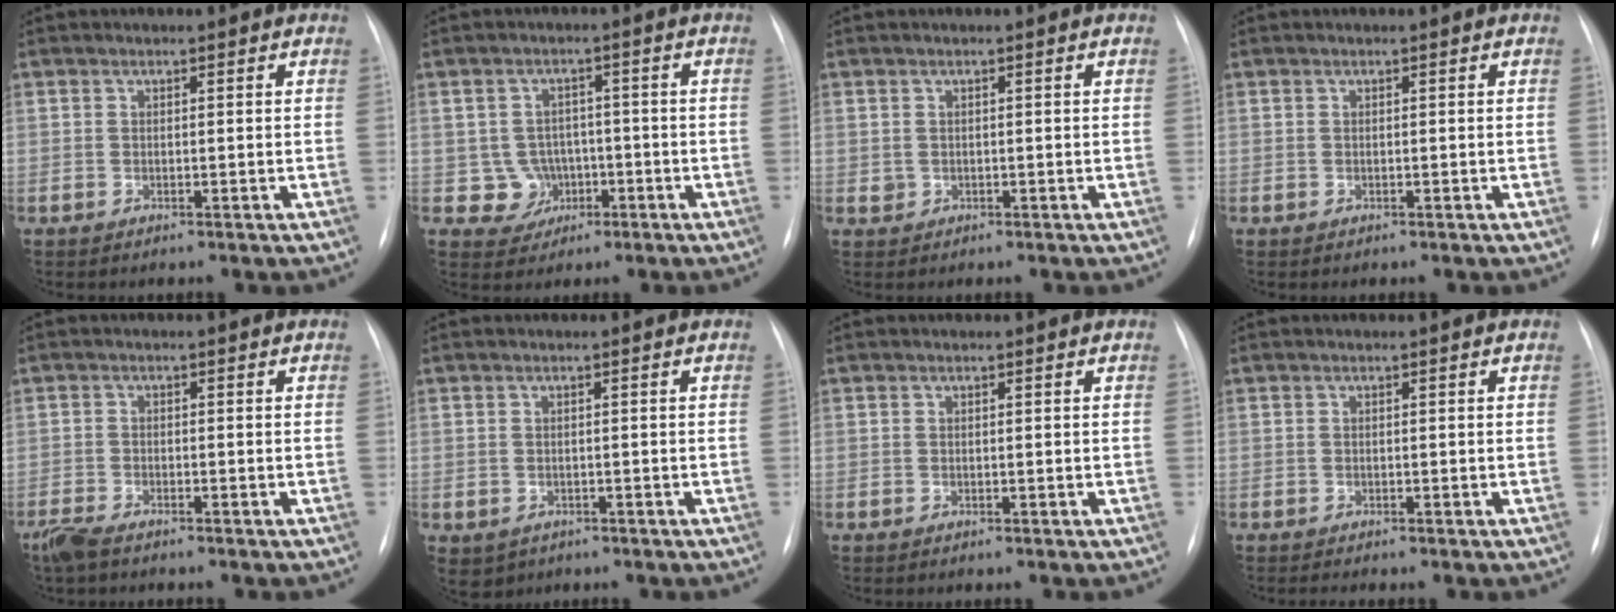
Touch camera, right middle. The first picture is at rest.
{"total": 4.4, "force": [-1.0, 4.2, 0.4], "torque": [0.004, 0.011, -0.008]}
{"total": 1.0, "force": [0.0, 1.0, 0.2], "torque": [-0.003, 0.002, 0.002]}
{"total": 0.0}
{"total": 3.6, "force": [-3.0, 0.8, 1.8], "torque": [-0.043, -0.010, -0.054]}
{"total": 3.0, "force": [-1.5, 2.5, 0.8], "torque": [-0.009, -0.001, -0.012]}
{"total": 0.0}
{"total": 0.6, "force": [-0.3, -0.4, 0.2], "torque": [-0.006, -0.003, -0.008]}